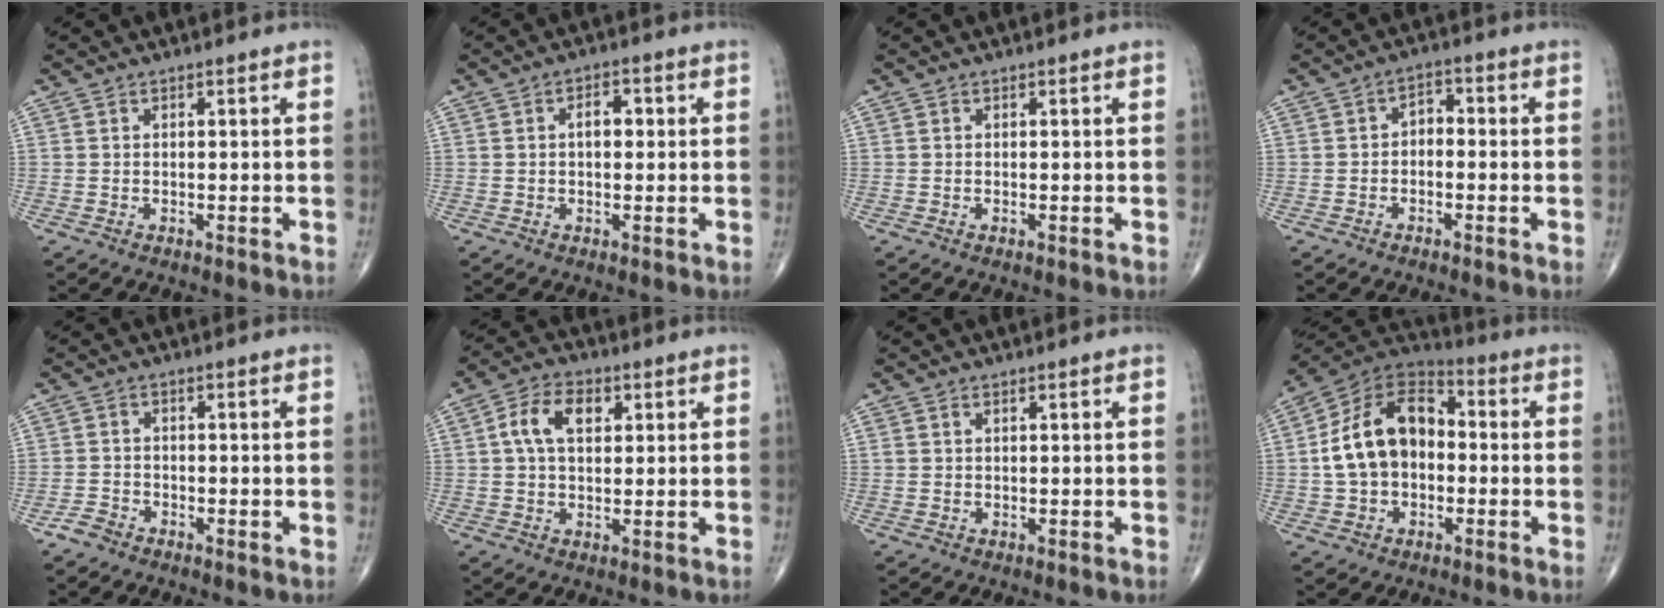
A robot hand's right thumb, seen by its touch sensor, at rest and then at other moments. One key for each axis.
{"total": 3.5, "fx": 0.4, "fy": 2.1, "fz": 2.8, "tx": -0.036, "ty": 0.011, "tz": 0.003}
{"total": 0.0}
{"total": 3.1, "fx": -0.8, "fy": 2.2, "fz": 2.1, "tx": -0.021, "ty": 0.022, "tz": -0.024}
{"total": 2.1, "fx": -1.7, "fy": 1.2, "fz": 0.6, "tx": -0.012, "ty": 0.001, "tz": -0.036}
{"total": 8.1, "fx": 2.1, "fy": 5.0, "fz": 5.9, "tx": -0.101, "ty": 0.012, "tz": 0.034}
{"total": 0.6, "fx": 0.3, "fy": 0.4, "fz": 0.3, "tx": -0.007, "ty": 0.005, "tz": 0.007}
{"total": 15.8, "fx": -0.4, "fy": 10.9, "fz": 11.3, "tx": -0.183, "ty": 0.039, "tz": -0.019}